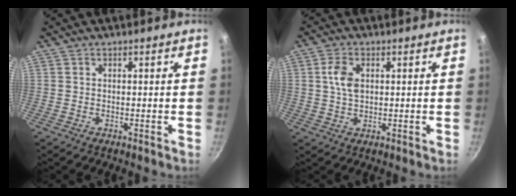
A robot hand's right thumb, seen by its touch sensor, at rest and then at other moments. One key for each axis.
{"total": 5.1, "fx": 1.1, "fy": 3.1, "fz": 3.8, "tx": -0.068, "ty": 0.002, "tz": 0.018}